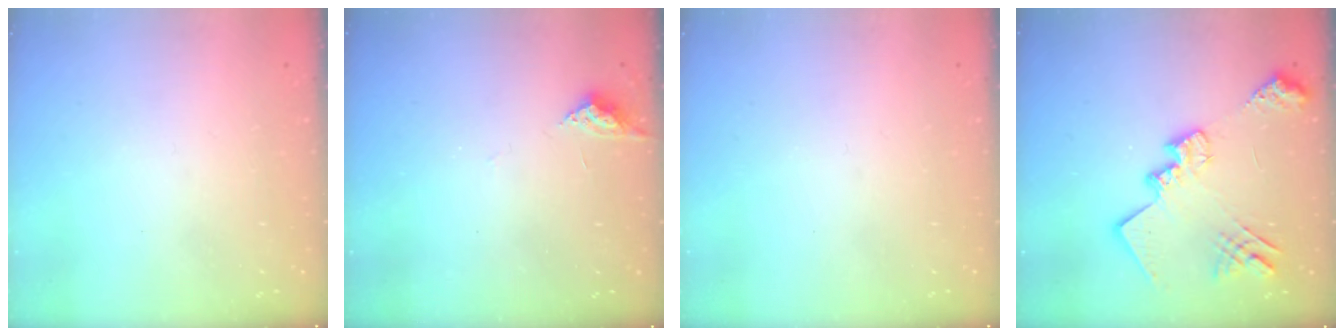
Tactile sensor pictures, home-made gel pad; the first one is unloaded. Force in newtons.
{"total": 3.7, "press": 3.7, "slide": 0.5}
{"total": 0.0}
{"total": 17.7, "press": 17.6, "slide": 0.9}